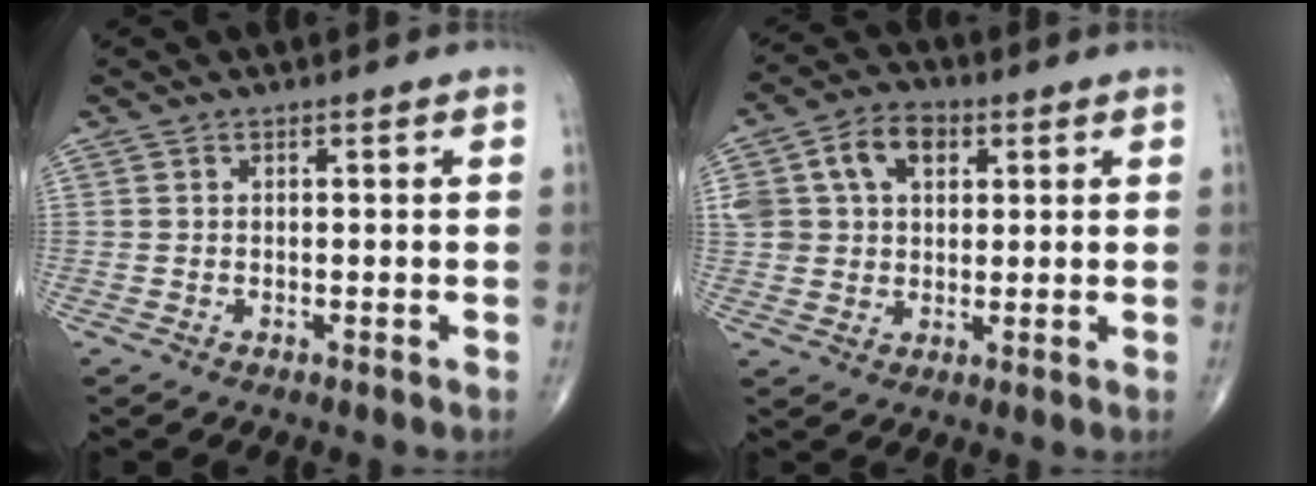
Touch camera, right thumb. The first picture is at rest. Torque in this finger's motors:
{"motor_torque": [1.22, 1.22, 0.97, 0.45, 0.06]}